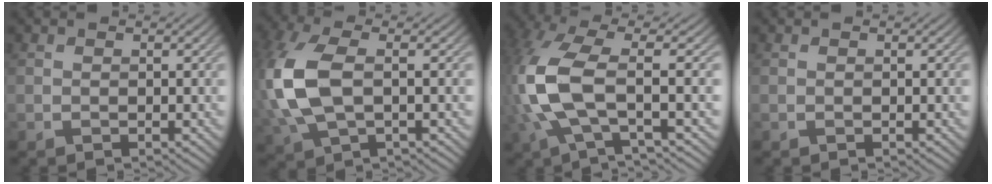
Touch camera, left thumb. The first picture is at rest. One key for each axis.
{"total": 10.7, "fx": 0.3, "fy": 5.5, "fz": 9.2, "tx": -0.248, "ty": 0.001, "tz": 0.006}
{"total": 9.7, "fx": -0.7, "fy": 3.2, "fz": 9.1, "tx": -0.215, "ty": 0.004, "tz": -0.021}
{"total": 0.0}